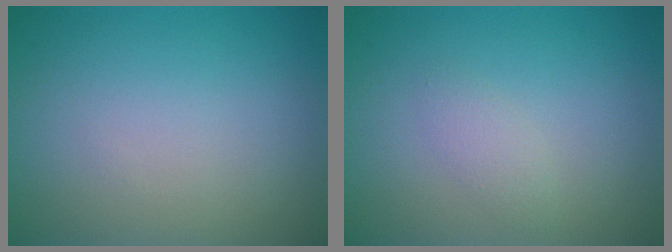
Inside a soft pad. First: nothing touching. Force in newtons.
{"total": 1.2, "press": 1.2, "slide": 0.0}